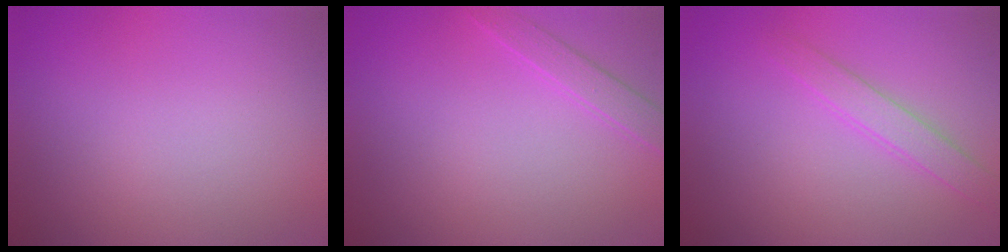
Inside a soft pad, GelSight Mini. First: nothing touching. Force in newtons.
{"total": 1.4, "press": 1.4, "slide": 0.1}
{"total": 2.0, "press": 2.0, "slide": 0.1}